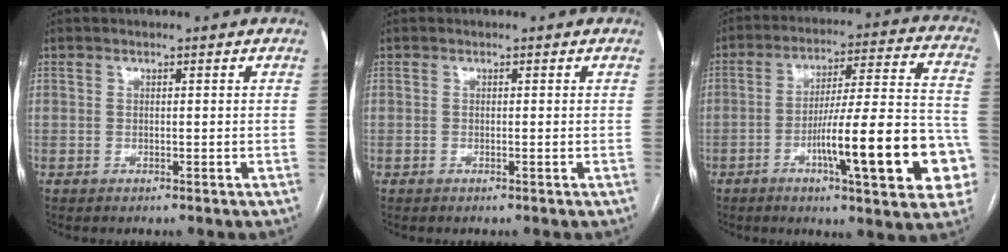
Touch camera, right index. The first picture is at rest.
{"total": 0.0}
{"total": 20.1, "force": [-6.9, 2.2, 18.8], "torque": [-0.229, 0.019, -0.092]}